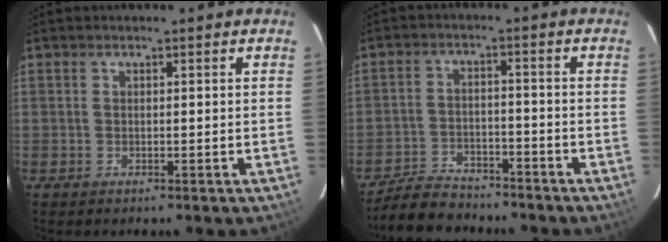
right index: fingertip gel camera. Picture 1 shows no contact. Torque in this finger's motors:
{"motor_torque": [-0.03, -0.03, -0.12, -0.05]}